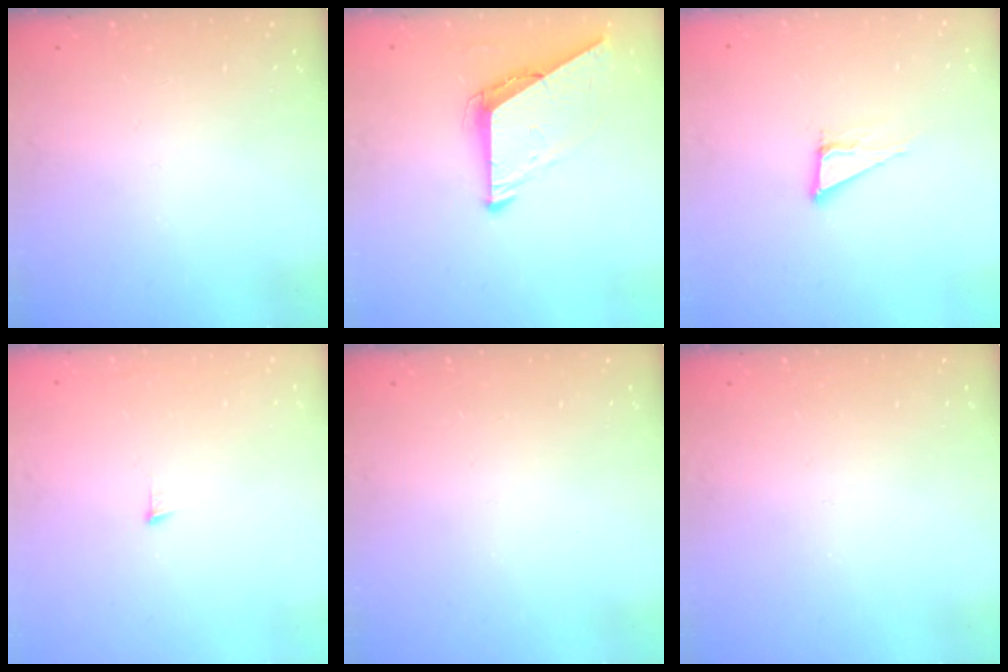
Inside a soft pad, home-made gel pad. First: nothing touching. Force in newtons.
{"total": 7.1, "press": 7.1, "slide": 0.5}
{"total": 6.8, "press": 6.2, "slide": 2.8}
{"total": 3.6, "press": 3.6, "slide": 0.3}
{"total": 0.0}
{"total": 0.0}